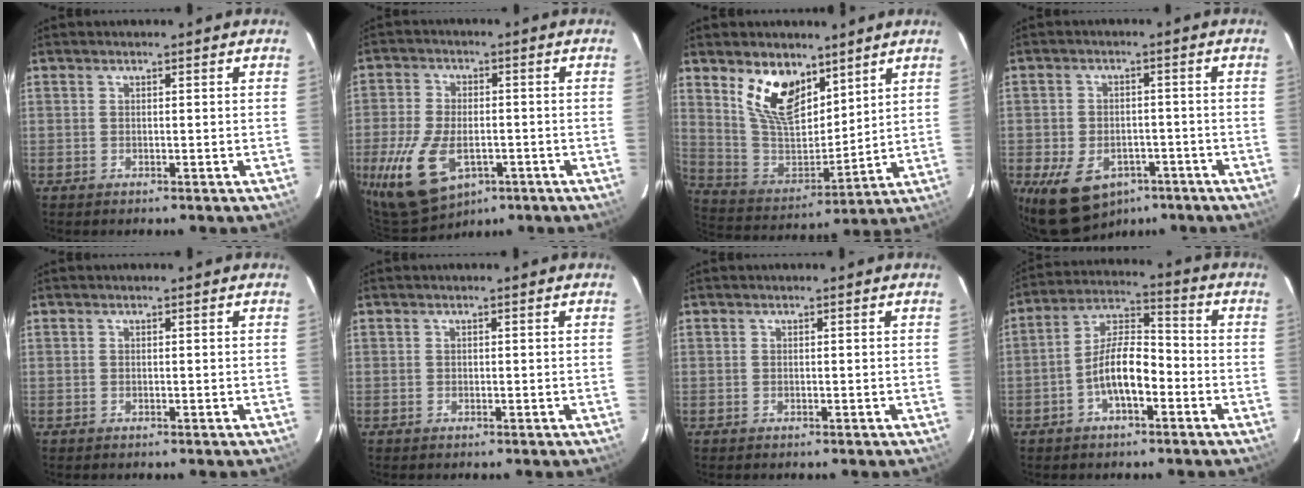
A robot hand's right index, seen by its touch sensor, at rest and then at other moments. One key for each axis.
{"total": 15.0, "fx": -5.5, "fy": 8.7, "fz": 10.9, "tx": -0.246, "ty": -0.028, "tz": -0.089}
{"total": 14.3, "fx": 8.7, "fy": 7.6, "fz": 8.5, "tx": -0.167, "ty": -0.004, "tz": 0.175}
{"total": 11.6, "fx": -6.6, "fy": 7.6, "fz": 5.8, "tx": -0.137, "ty": -0.007, "tz": -0.088}
{"total": 0.0}
{"total": 0.0}
{"total": 0.0}
{"total": 9.1, "fx": -3.6, "fy": 3.5, "fz": 7.6, "tx": -0.152, "ty": 0.024, "tz": -0.062}